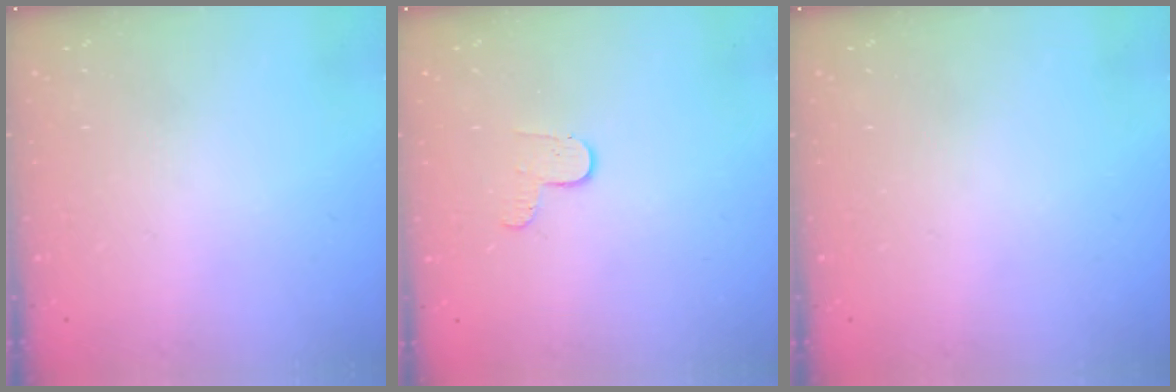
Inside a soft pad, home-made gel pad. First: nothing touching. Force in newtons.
{"total": 4.4, "press": 4.4, "slide": 0.4}
{"total": 0.0}